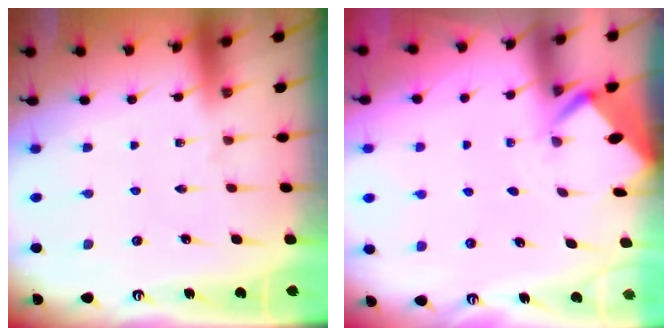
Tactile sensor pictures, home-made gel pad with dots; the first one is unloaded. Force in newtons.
{"total": 2.5, "press": 2.5, "slide": 0.1}